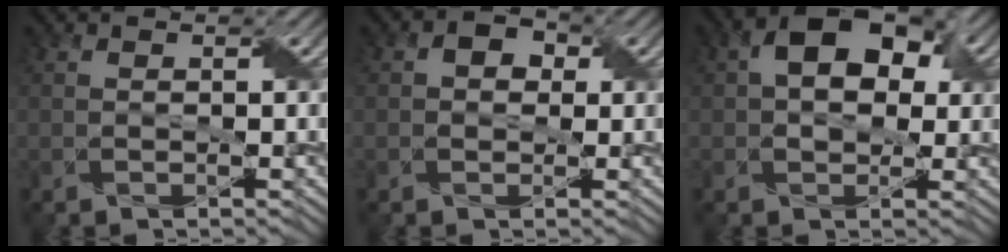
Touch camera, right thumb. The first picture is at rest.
{"total": 2.6, "force": [0.3, 2.3, 1.2], "torque": [-0.022, 0.005, -0.004]}
{"total": 8.2, "force": [2.2, 5.4, 5.9], "torque": [-0.101, 0.016, 0.026]}